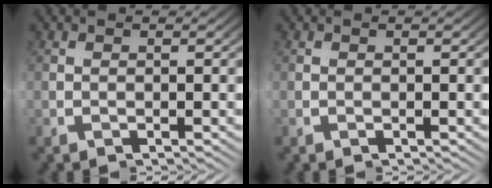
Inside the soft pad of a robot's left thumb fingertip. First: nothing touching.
{"total": 0.0}